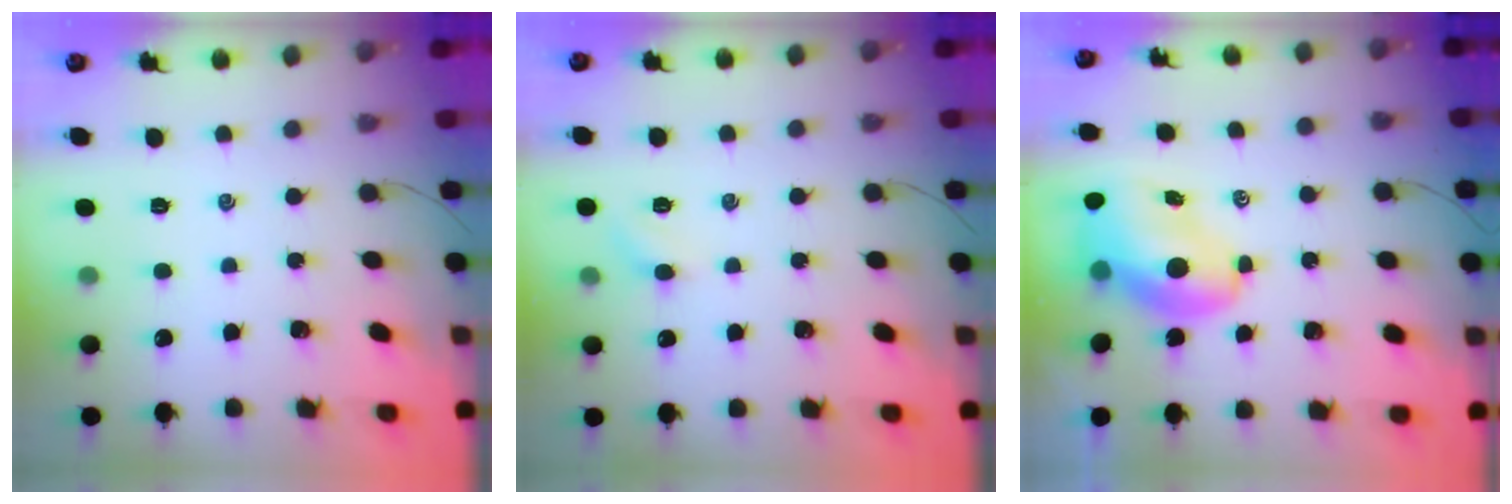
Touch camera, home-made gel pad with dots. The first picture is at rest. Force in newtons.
{"total": 3.1, "press": 3.0, "slide": 1.0}
{"total": 9.4, "press": 9.1, "slide": 2.1}